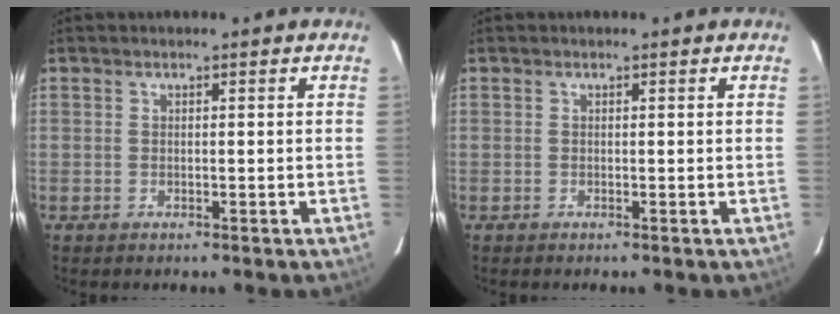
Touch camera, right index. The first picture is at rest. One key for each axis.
{"total": 0.0}